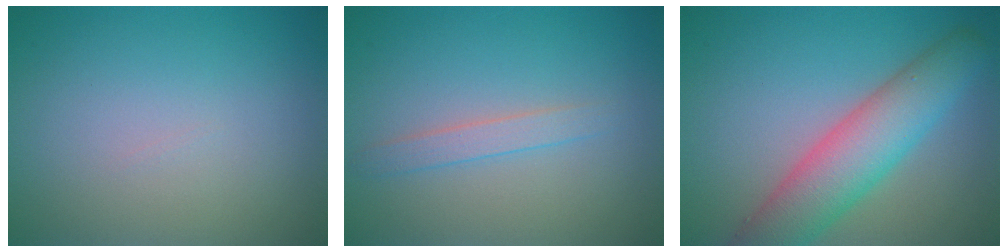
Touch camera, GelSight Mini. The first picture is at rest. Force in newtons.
{"total": 1.5, "press": 1.5, "slide": 0.1}
{"total": 6.9, "press": 6.8, "slide": 0.3}